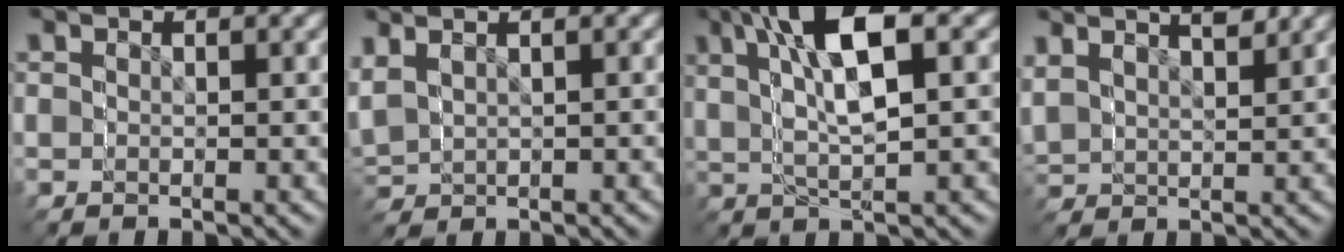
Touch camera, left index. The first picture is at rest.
{"total": 2.6, "force": [0.6, 2.5, 0.7], "torque": [-0.053, -0.011, 0.022]}
{"total": 5.5, "force": [3.7, 1.2, 3.9], "torque": [-0.087, 0.025, 0.046]}
{"total": 3.1, "force": [2.7, 1.2, -0.7], "torque": [-0.026, 0.002, 0.047]}